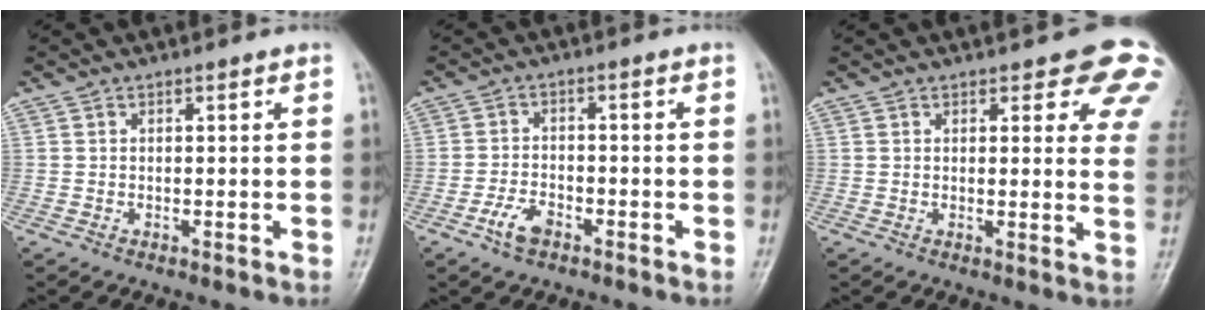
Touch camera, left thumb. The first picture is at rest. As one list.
[{"total": 4.3, "force": [-2.6, 2.2, 2.6], "torque": [-0.050, 0.017, -0.050]}, {"total": 10.7, "force": [6.8, 4.0, 7.2], "torque": [-0.039, -0.030, 0.062]}]